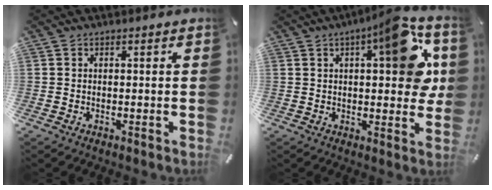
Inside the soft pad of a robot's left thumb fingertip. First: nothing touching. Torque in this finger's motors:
{"motor_torque": [2.37, 2.64, 1.50, -1.27, 0.42]}